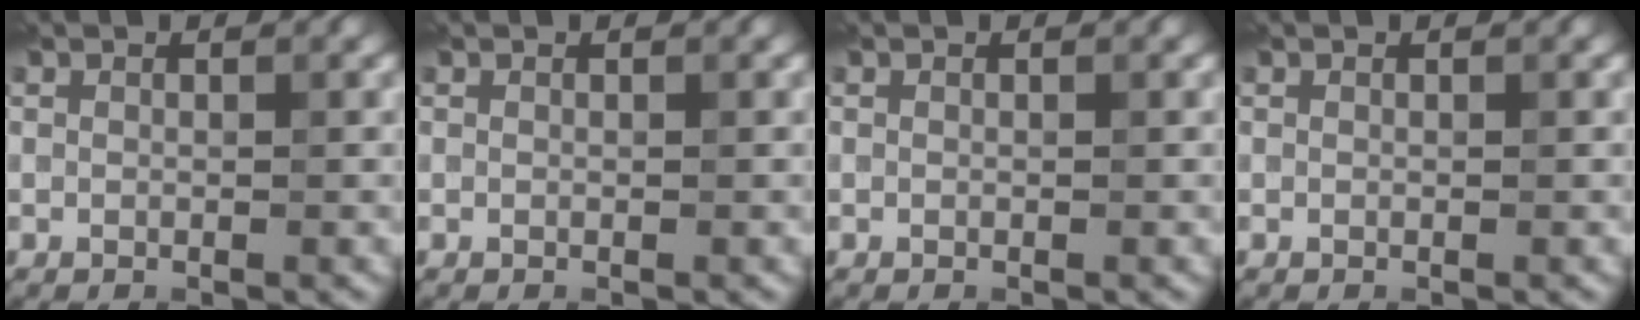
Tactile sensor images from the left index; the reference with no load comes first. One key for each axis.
{"total": 0.0}
{"total": 0.0}
{"total": 0.0}